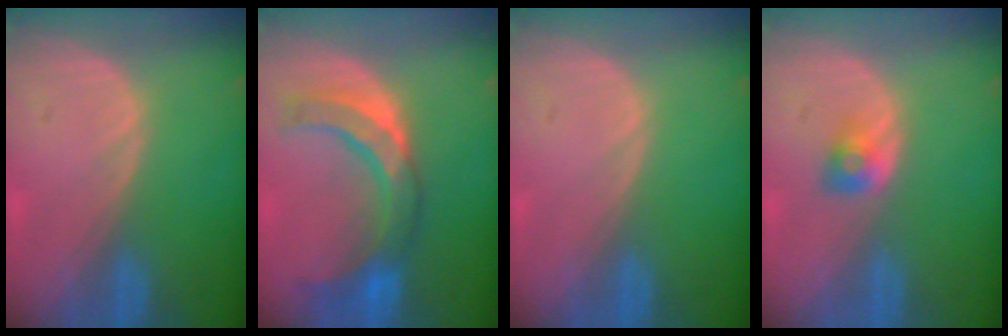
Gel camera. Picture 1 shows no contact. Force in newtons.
{"total": 8.4, "press": 8.3, "slide": 1.2}
{"total": 0.0}
{"total": 2.5, "press": 2.3, "slide": 0.9}